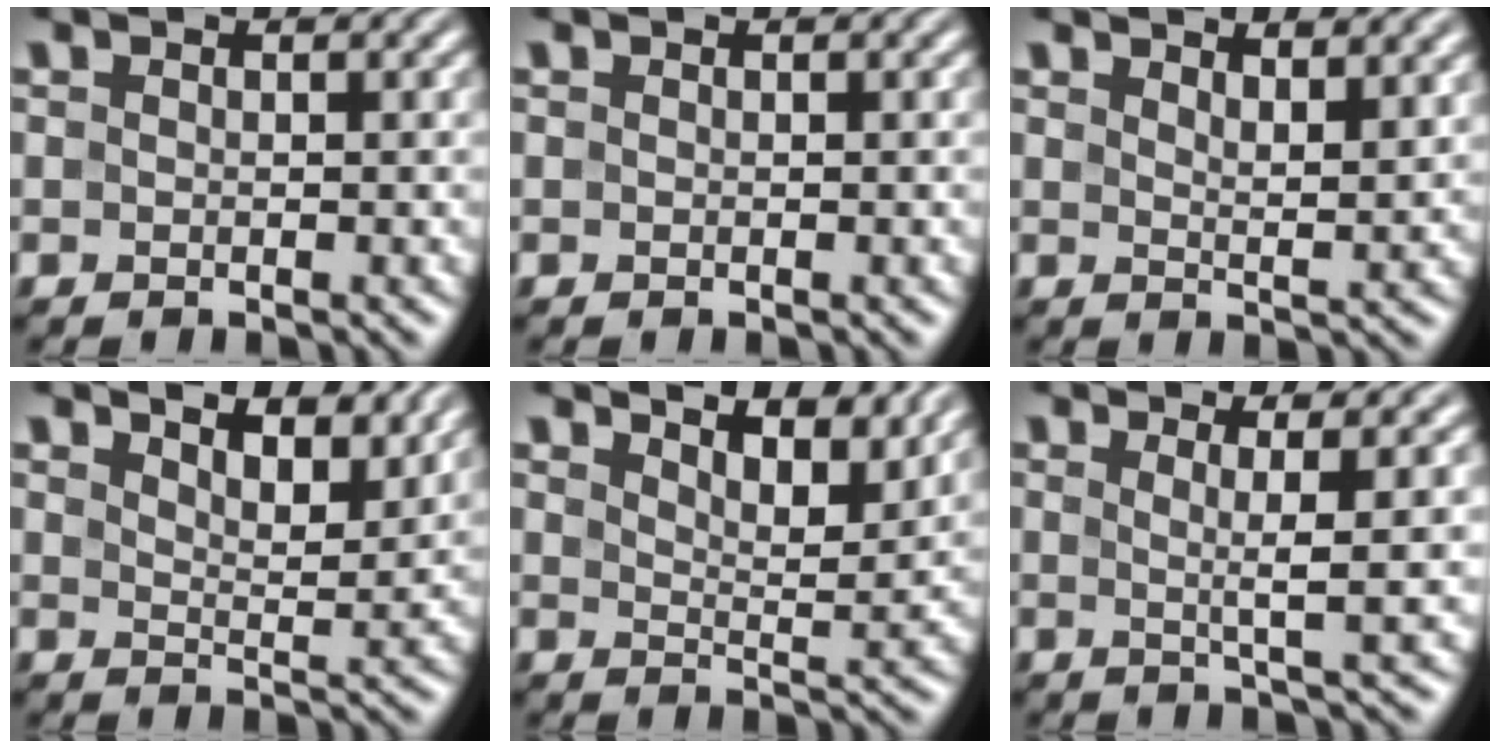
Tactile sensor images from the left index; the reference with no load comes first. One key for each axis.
{"total": 0.0}
{"total": 3.5, "fx": 2.8, "fy": 0.8, "fz": 2.0, "tx": -0.022, "ty": 0.005, "tz": 0.042}
{"total": 6.0, "fx": 4.6, "fy": 1.9, "fz": 3.4, "tx": -0.033, "ty": 0.003, "tz": 0.051}
{"total": 6.6, "fx": 5.2, "fy": 1.8, "fz": 3.5, "tx": -0.034, "ty": 0.004, "tz": 0.056}
{"total": 3.3, "fx": 0.8, "fy": 0.4, "fz": 3.2, "tx": -0.054, "ty": -0.001, "tz": 0.009}